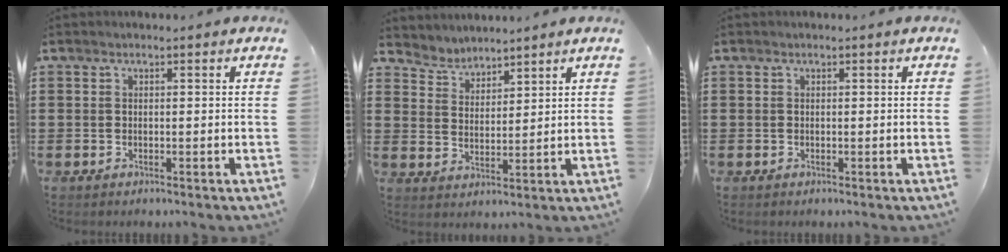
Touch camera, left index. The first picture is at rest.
{"total": 3.5, "force": [3.4, 1.0, -0.6], "torque": [-0.008, -0.012, 0.062]}
{"total": 0.0}